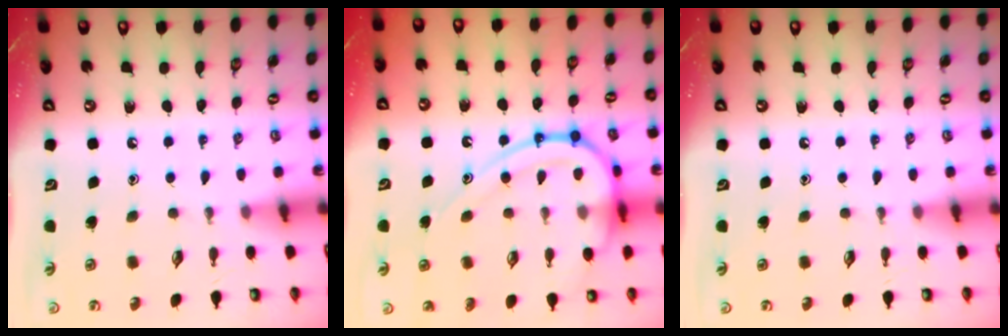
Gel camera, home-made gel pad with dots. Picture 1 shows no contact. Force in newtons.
{"total": 15.8, "press": 15.7, "slide": 1.3}
{"total": 0.0}